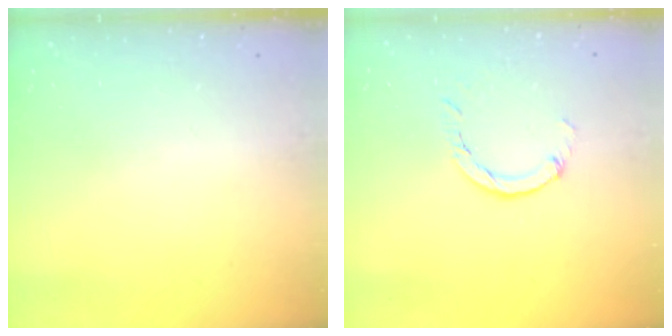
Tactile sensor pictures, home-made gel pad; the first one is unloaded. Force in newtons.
{"total": 2.9, "press": 2.9, "slide": 0.4}